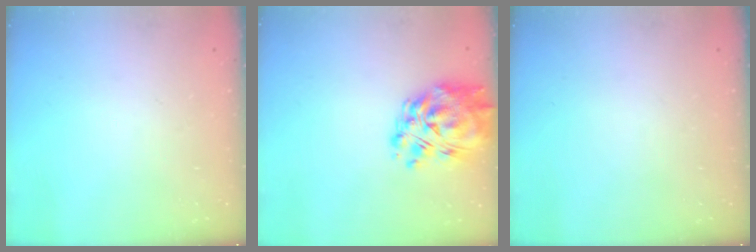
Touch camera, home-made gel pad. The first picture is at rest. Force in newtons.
{"total": 12.4, "press": 11.4, "slide": 4.8}
{"total": 0.0}